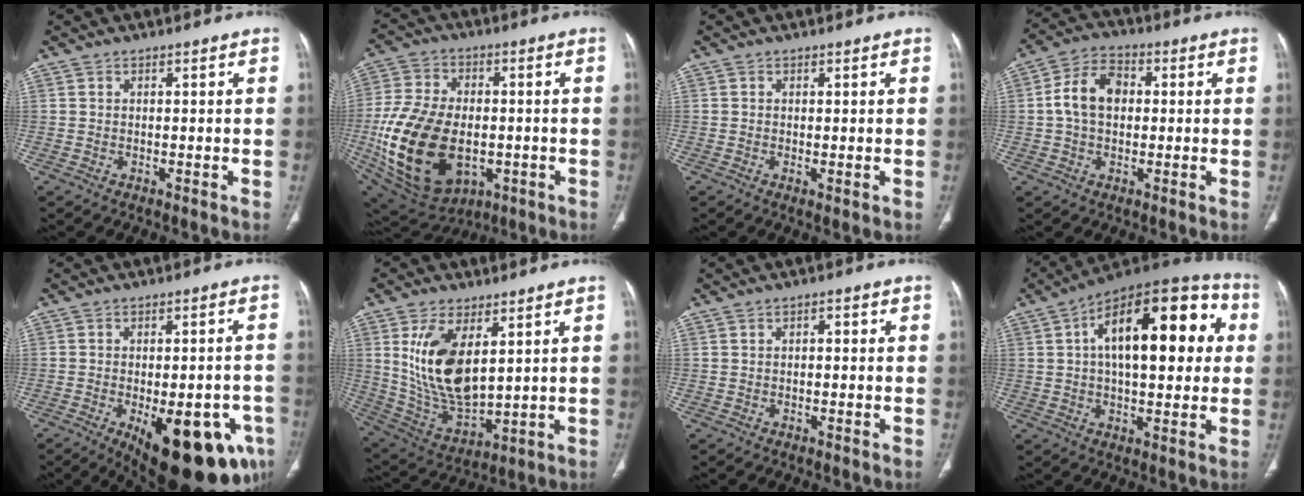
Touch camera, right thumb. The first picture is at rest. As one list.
[{"total": 24.2, "force": [-4.5, 15.3, 18.2], "torque": [-0.349, -0.003, -0.051]}, {"total": 0.9, "force": [-0.1, 0.3, 0.8], "torque": [-0.021, -0.005, -0.002]}, {"total": 9.2, "force": [0.7, 6.4, 6.6], "torque": [-0.115, 0.023, 0.005]}, {"total": 21.8, "force": [-9.1, 8.9, 17.7], "torque": [-0.166, 0.006, -0.106]}, {"total": 15.4, "force": [4.5, 7.6, 12.6], "torque": [-0.234, -0.025, 0.107]}, {"total": 1.4, "force": [0.1, 0.8, 1.2], "torque": [-0.015, 0.004, -0.003]}, {"total": 24.5, "force": [5.0, 11.4, 21.1], "torque": [-0.288, 0.034, 0.067]}]